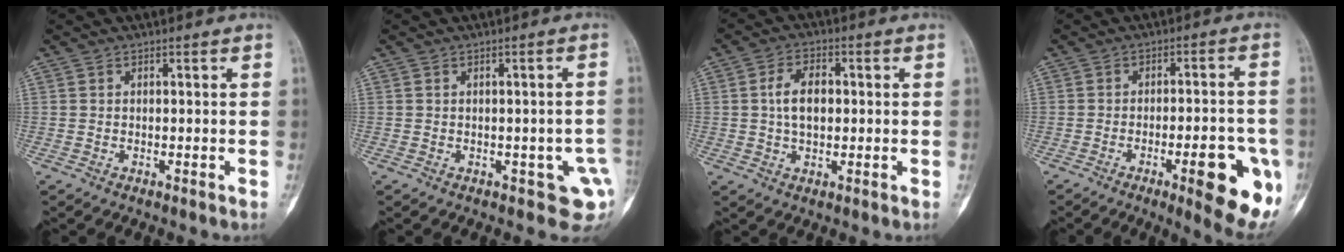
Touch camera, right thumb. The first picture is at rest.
{"total": 5.9, "force": [-1.7, 3.1, 4.8], "torque": [-0.028, 0.002, -0.014]}
{"total": 6.5, "force": [0.5, 4.0, 5.2], "torque": [-0.087, 0.010, 0.007]}
{"total": 13.6, "force": [-5.2, 3.6, 12.1], "torque": [-0.141, 0.011, -0.063]}